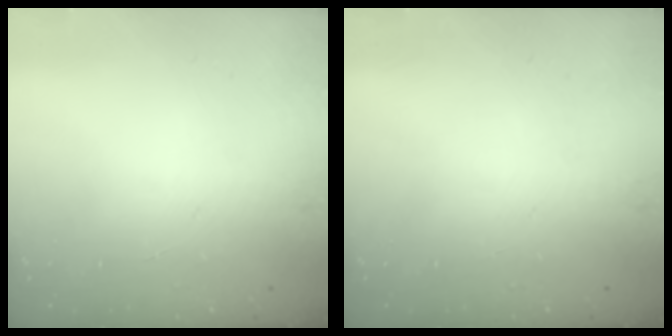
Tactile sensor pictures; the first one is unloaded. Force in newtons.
{"total": 0.0}